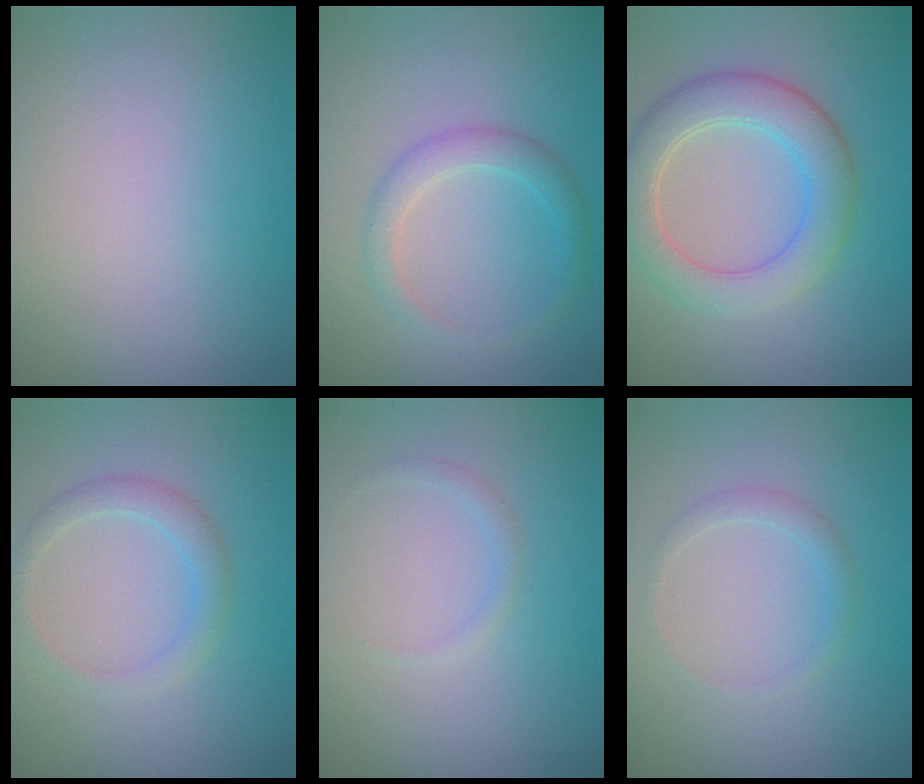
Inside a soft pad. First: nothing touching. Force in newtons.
{"total": 2.3, "press": 2.3, "slide": 0.0}
{"total": 5.3, "press": 5.3, "slide": 0.5}
{"total": 2.0, "press": 2.0, "slide": 0.1}
{"total": 0.7, "press": 0.7, "slide": 0.1}
{"total": 1.3, "press": 1.3, "slide": 0.0}